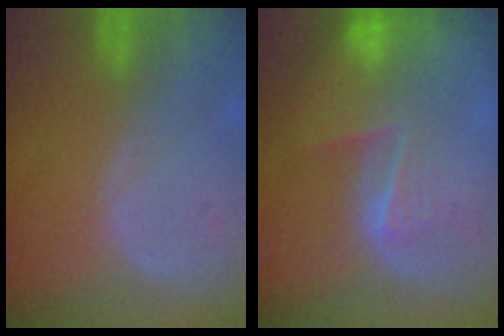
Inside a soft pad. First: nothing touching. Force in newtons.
{"total": 8.2, "press": 7.1, "slide": 4.3}